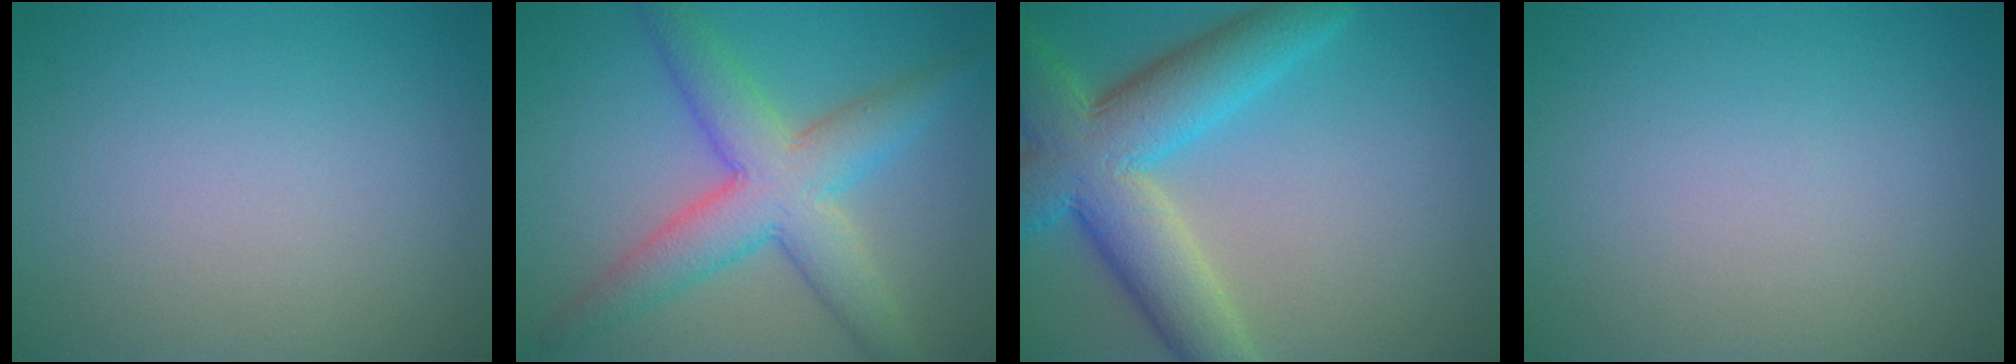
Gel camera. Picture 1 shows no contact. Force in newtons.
{"total": 7.1, "press": 7.1, "slide": 0.2}
{"total": 9.4, "press": 9.4, "slide": 0.6}
{"total": 0.0}